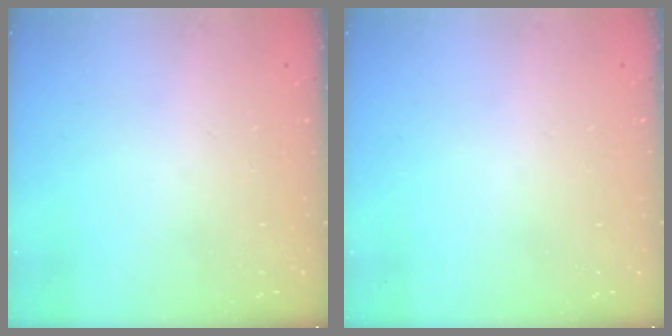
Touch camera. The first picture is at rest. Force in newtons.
{"total": 0.0}